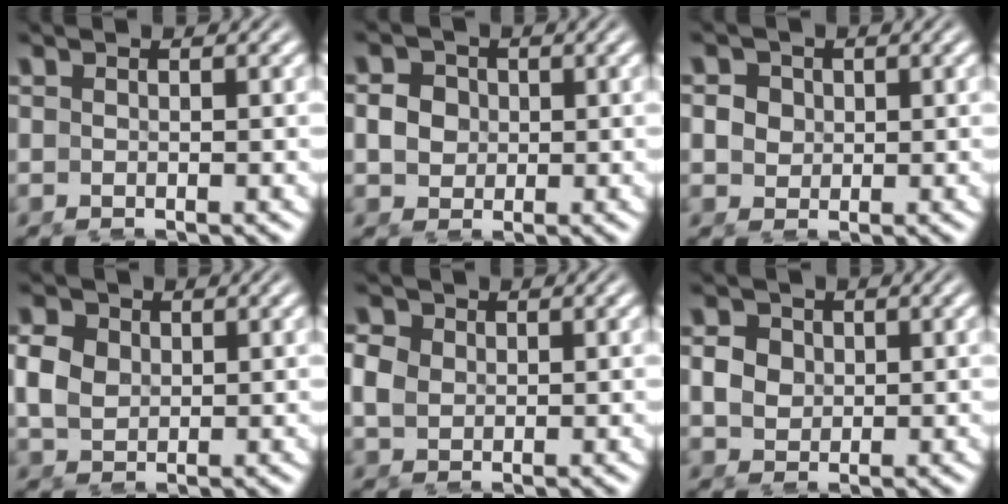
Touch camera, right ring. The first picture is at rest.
{"total": 2.2, "force": [0.3, 2.0, 0.9], "torque": [-0.020, -0.013, 0.015]}
{"total": 2.6, "force": [0.7, 2.4, 0.9], "torque": [-0.023, -0.010, 0.018]}
{"total": 3.6, "force": [0.6, 3.1, 1.8], "torque": [-0.048, -0.010, 0.021]}
{"total": 2.7, "force": [0.5, 2.3, 1.2], "torque": [-0.033, -0.007, 0.017]}
{"total": 2.5, "force": [0.4, 2.2, 1.2], "torque": [-0.025, -0.012, 0.018]}